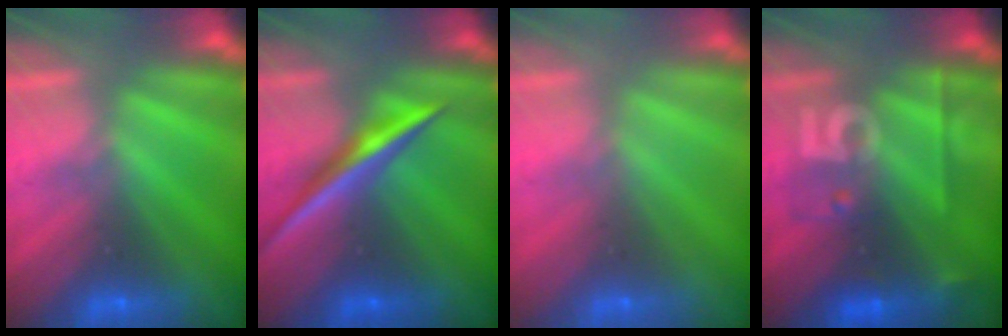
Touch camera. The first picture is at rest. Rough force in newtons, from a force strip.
{"total": 2.3}
{"total": 3.3}
{"total": 2.4}